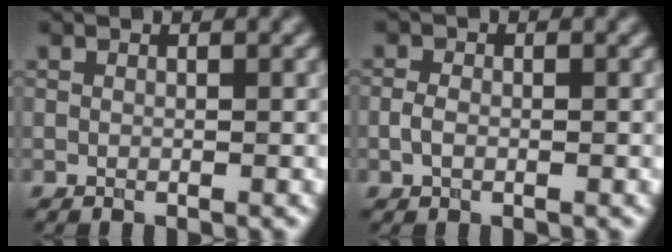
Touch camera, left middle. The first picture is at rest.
{"total": 1.3, "force": [-0.5, 0.9, 0.8], "torque": [-0.020, 0.004, -0.007]}